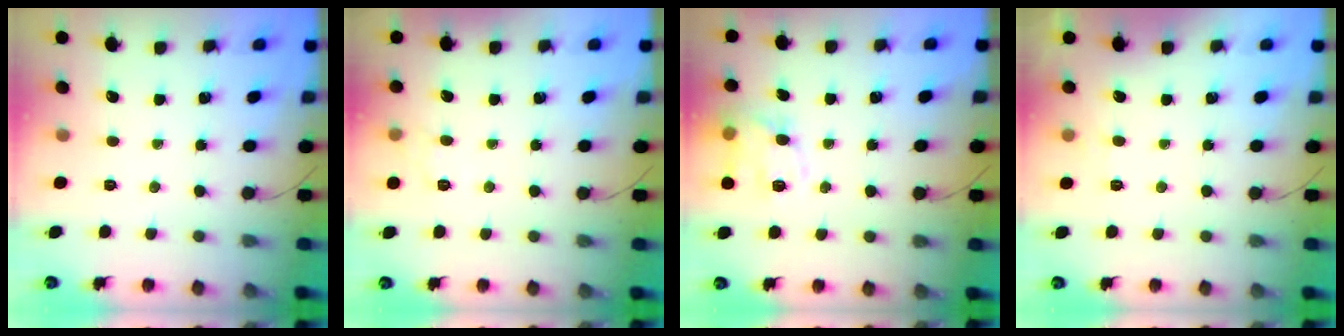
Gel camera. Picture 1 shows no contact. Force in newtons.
{"total": 5.9, "press": 5.7, "slide": 1.4}
{"total": 13.3, "press": 13.3, "slide": 0.6}
{"total": 4.4, "press": 4.3, "slide": 1.2}